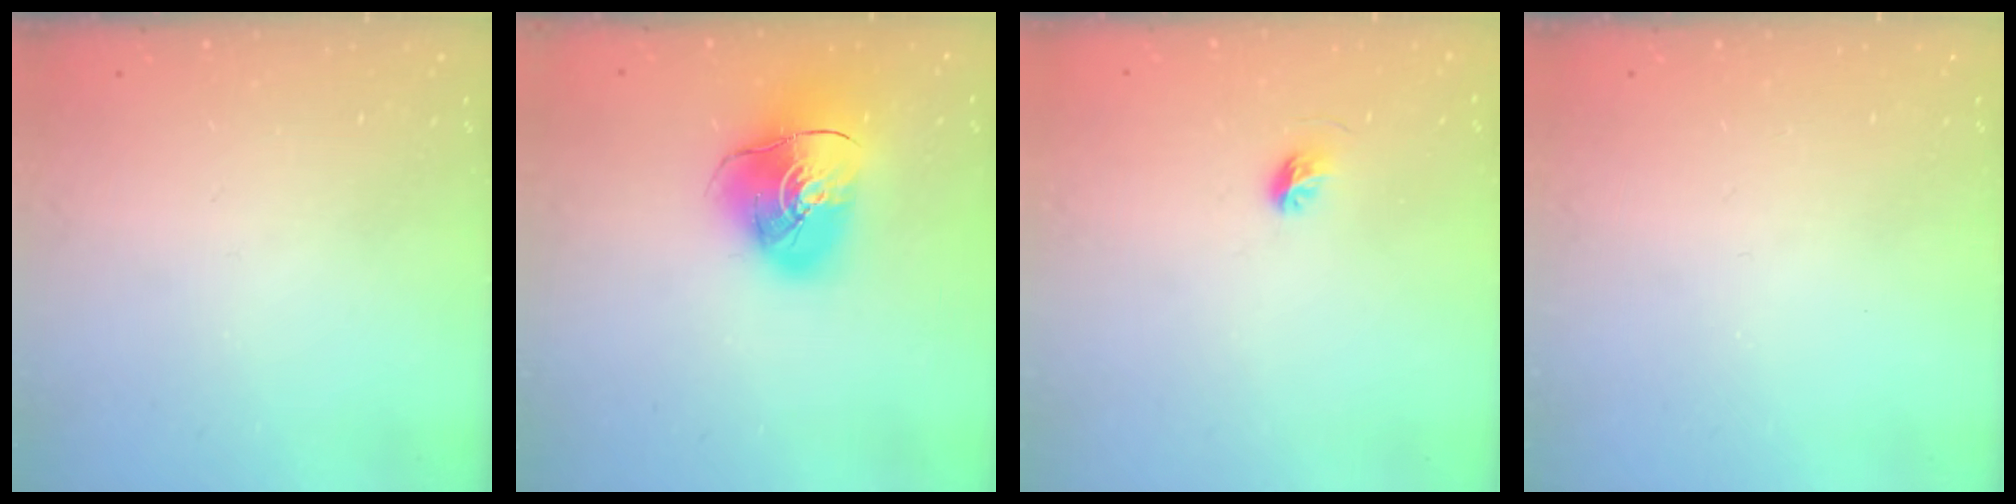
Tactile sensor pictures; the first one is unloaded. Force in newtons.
{"total": 13.5, "press": 13.4, "slide": 1.9}
{"total": 4.5, "press": 4.3, "slide": 1.4}
{"total": 0.0}